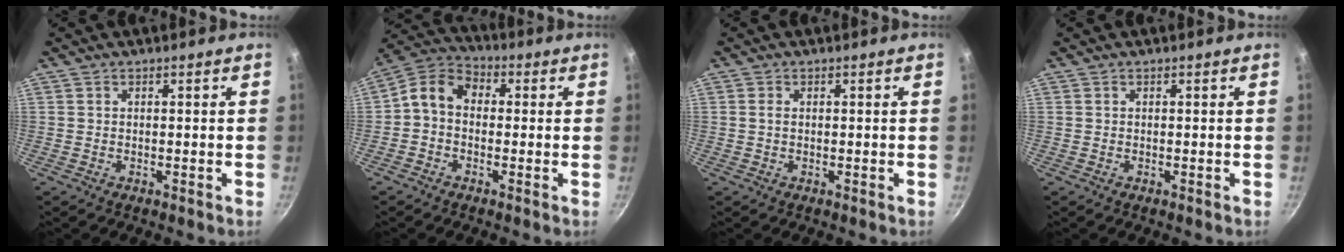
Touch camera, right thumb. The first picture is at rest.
{"total": 7.6, "force": [-0.3, 5.9, 4.8], "torque": [-0.079, 0.030, -0.030]}
{"total": 1.0, "force": [0.2, 0.7, 0.7], "torque": [-0.013, 0.002, 0.002]}
{"total": 0.0}